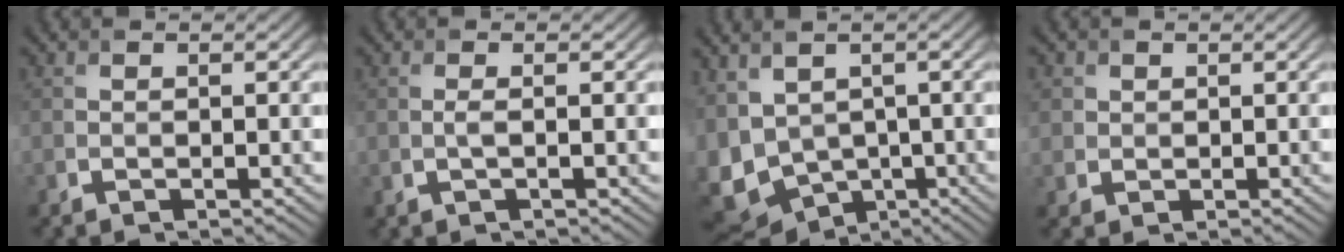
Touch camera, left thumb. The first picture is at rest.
{"total": 1.2, "force": [0.0, 0.2, 1.2], "torque": [-0.028, 0.001, -0.002]}
{"total": 9.5, "force": [-2.1, 6.5, 6.6], "torque": [-0.177, -0.031, -0.030]}
{"total": 1.9, "force": [0.6, 1.8, 0.3], "torque": [-0.008, -0.005, 0.013]}